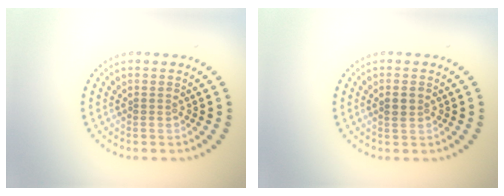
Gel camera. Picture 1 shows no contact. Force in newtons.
{"total": 1.3, "press": 1.3, "slide": 0.3}